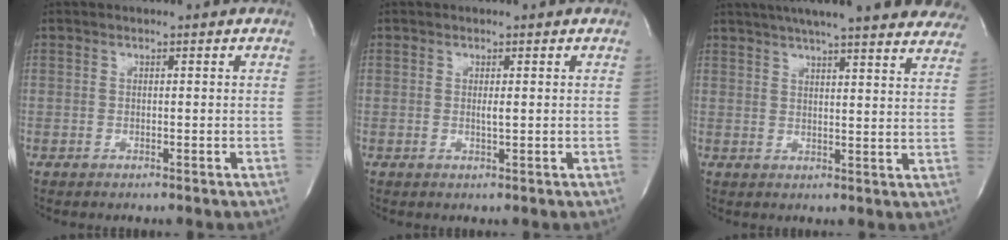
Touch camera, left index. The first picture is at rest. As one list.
[{"total": 0.9, "force": [0.1, 0.0, 0.9], "torque": [-0.021, -0.002, 0.003]}, {"total": 27.1, "force": [23.3, 3.4, 13.4], "torque": [-0.194, -0.010, 0.280]}]